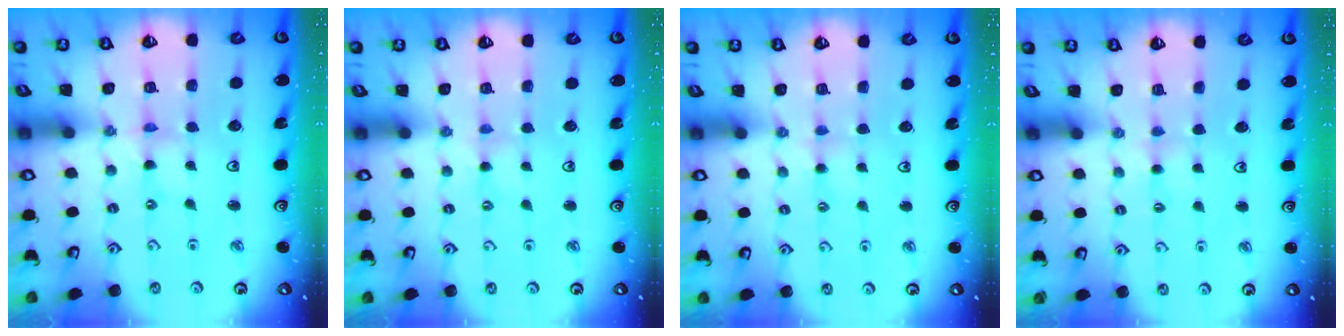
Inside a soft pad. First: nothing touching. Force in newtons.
{"total": 1.3, "press": 1.2, "slide": 0.3}
{"total": 2.3, "press": 2.3, "slide": 0.3}
{"total": 2.2, "press": 2.2, "slide": 0.5}